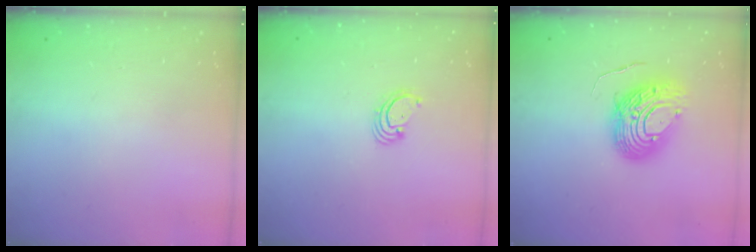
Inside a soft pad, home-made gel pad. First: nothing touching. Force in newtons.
{"total": 2.5, "press": 2.5, "slide": 0.3}
{"total": 12.3, "press": 12.3, "slide": 1.1}